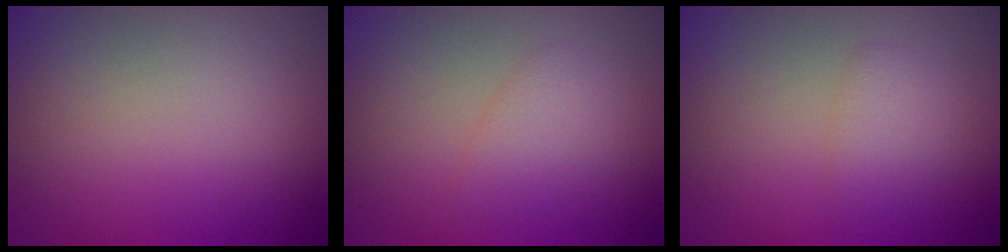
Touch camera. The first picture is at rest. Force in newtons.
{"total": 1.7, "press": 1.7, "slide": 0.2}
{"total": 1.6, "press": 1.6, "slide": 0.1}